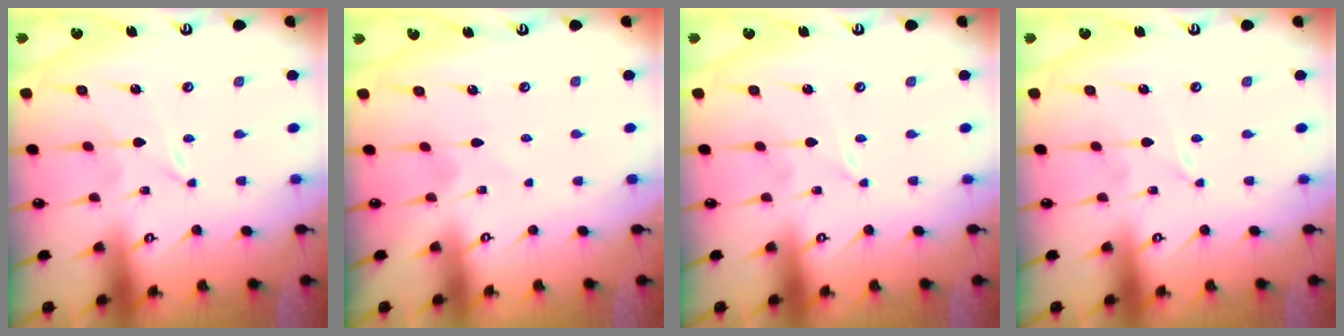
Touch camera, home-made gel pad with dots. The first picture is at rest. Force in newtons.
{"total": 1.4, "press": 1.4, "slide": 0.2}
{"total": 0.0}
{"total": 0.0}